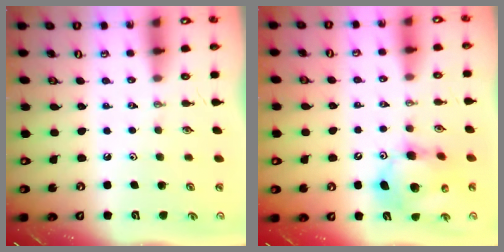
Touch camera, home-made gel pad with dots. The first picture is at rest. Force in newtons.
{"total": 13.8, "press": 13.6, "slide": 2.4}